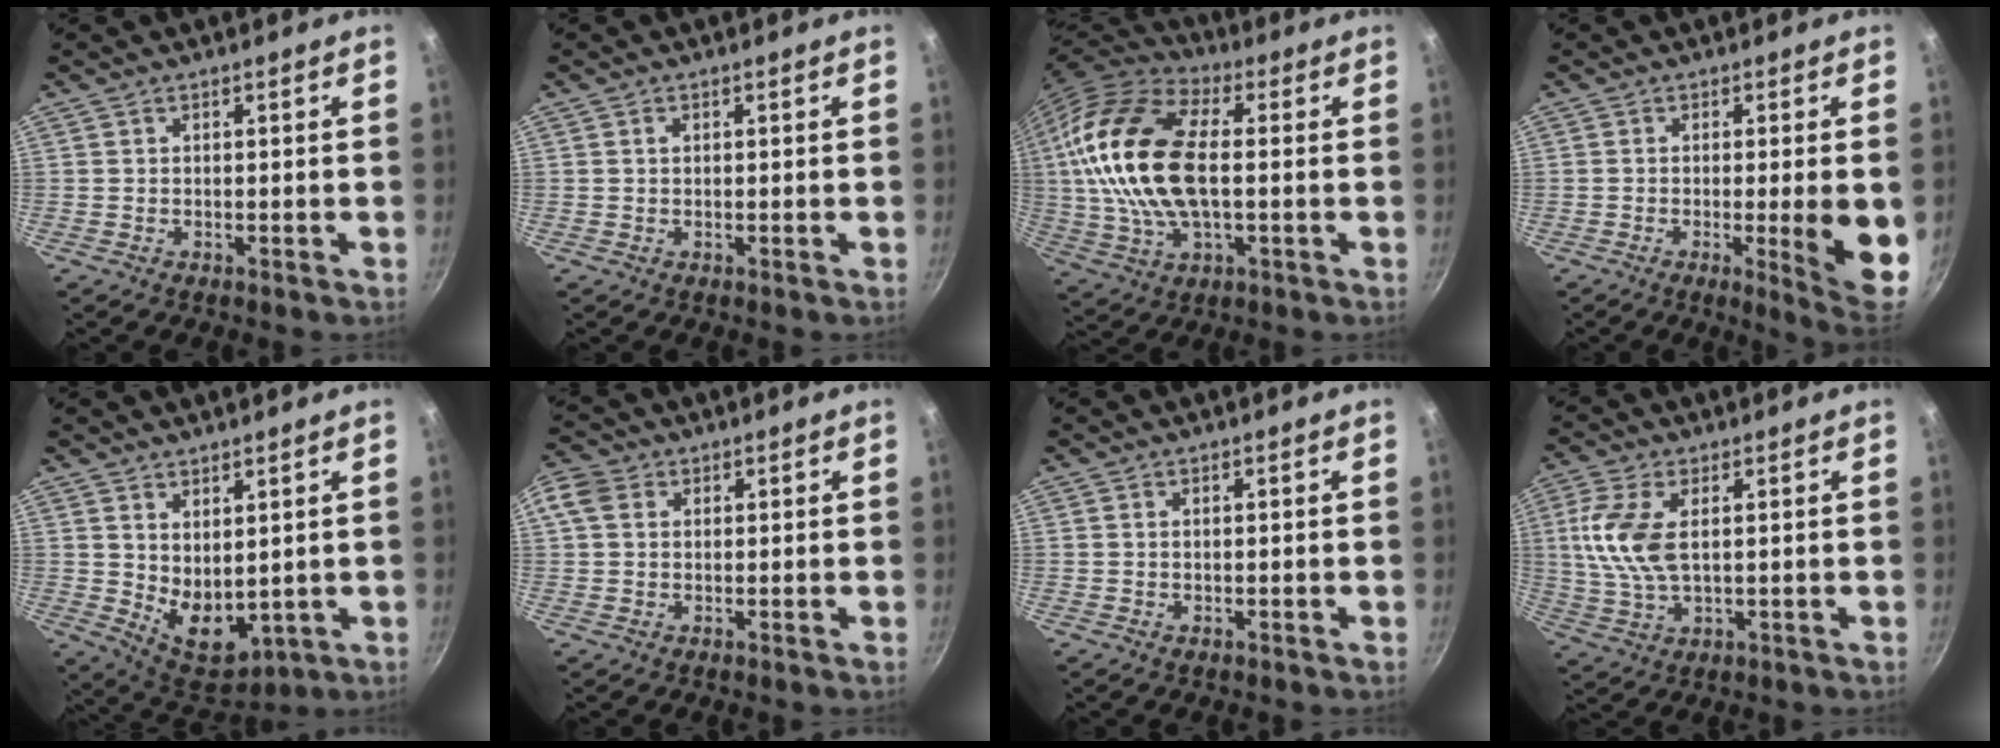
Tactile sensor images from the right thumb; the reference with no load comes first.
{"total": 0.7, "force": [0.2, 0.5, 0.4], "torque": [-0.006, 0.003, 0.003]}
{"total": 20.9, "force": [1.4, 11.4, 17.5], "torque": [-0.342, 0.018, 0.016]}
{"total": 10.0, "force": [-1.5, 1.1, 9.8], "torque": [-0.122, -0.010, -0.014]}
{"total": 8.7, "force": [2.2, 5.2, 6.6], "torque": [-0.083, -0.037, 0.061]}
{"total": 5.9, "force": [2.3, 4.4, 3.2], "torque": [-0.057, 0.003, 0.038]}
{"total": 0.0}
{"total": 9.9, "force": [1.7, 5.0, 8.4], "torque": [-0.179, 0.002, 0.034]}